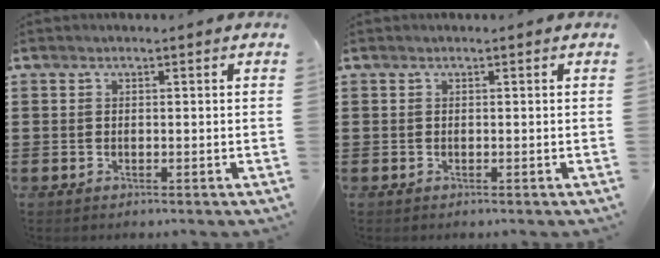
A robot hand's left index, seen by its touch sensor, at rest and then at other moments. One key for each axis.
{"total": 0.0}